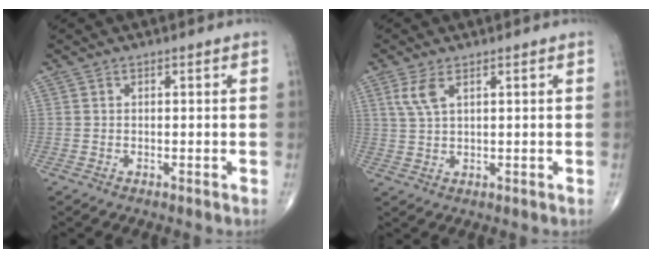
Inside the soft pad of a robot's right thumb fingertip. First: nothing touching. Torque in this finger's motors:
{"motor_torque": [-0.21, 0.22, 0.15, -0.02, 0.01]}